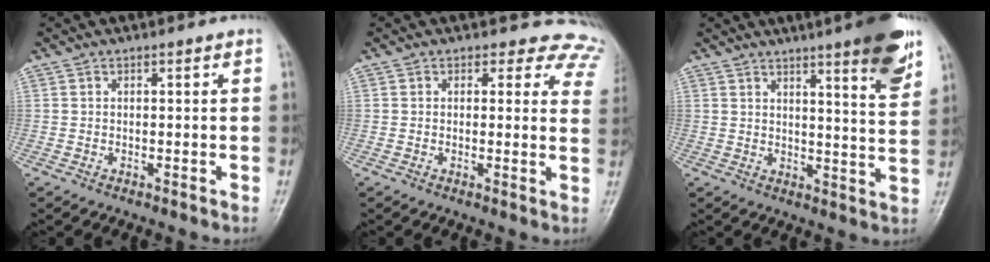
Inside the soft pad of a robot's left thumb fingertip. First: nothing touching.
{"total": 9.6, "force": [8.0, 5.2, 1.4], "torque": [0.042, -0.029, 0.050]}
{"total": 11.5, "force": [7.1, 1.4, 8.9], "torque": [-0.104, -0.041, 0.093]}